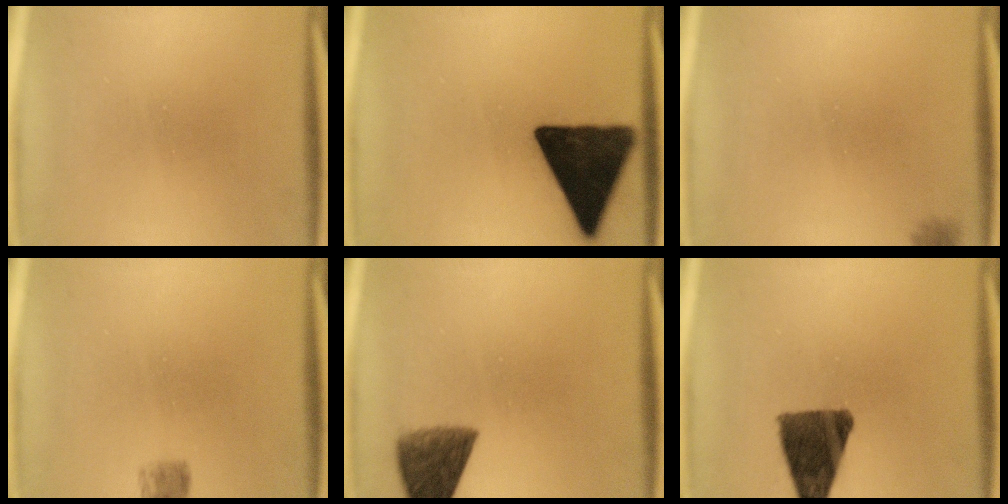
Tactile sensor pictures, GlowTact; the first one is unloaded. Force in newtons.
{"total": 16.9}
{"total": 1.6}
{"total": 2.6}
{"total": 7.9}
{"total": 10.8}